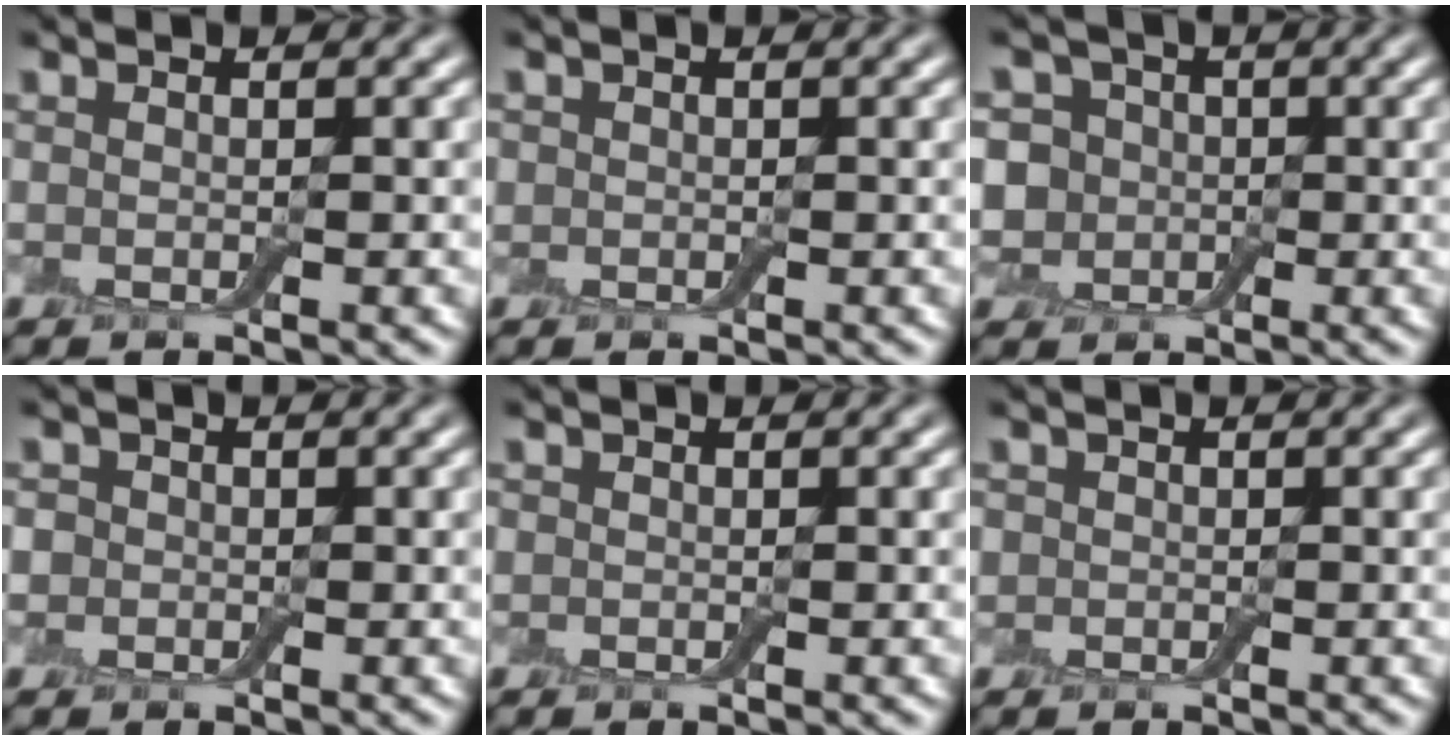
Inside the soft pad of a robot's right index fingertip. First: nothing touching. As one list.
[{"total": 0.7, "force": [0.0, 0.7, 0.0], "torque": [0.003, -0.004, -0.004]}, {"total": 5.7, "force": [0.0, 5.1, 2.5], "torque": [-0.042, 0.024, -0.033]}, {"total": 1.8, "force": [-0.1, 1.7, 0.4], "torque": [-0.002, 0.002, -0.008]}, {"total": 0.6, "force": [-0.1, 0.6, 0.0], "torque": [0.003, -0.004, -0.005]}, {"total": 1.1, "force": [-0.1, 1.1, 0.2], "torque": [0.000, -0.005, -0.008]}]